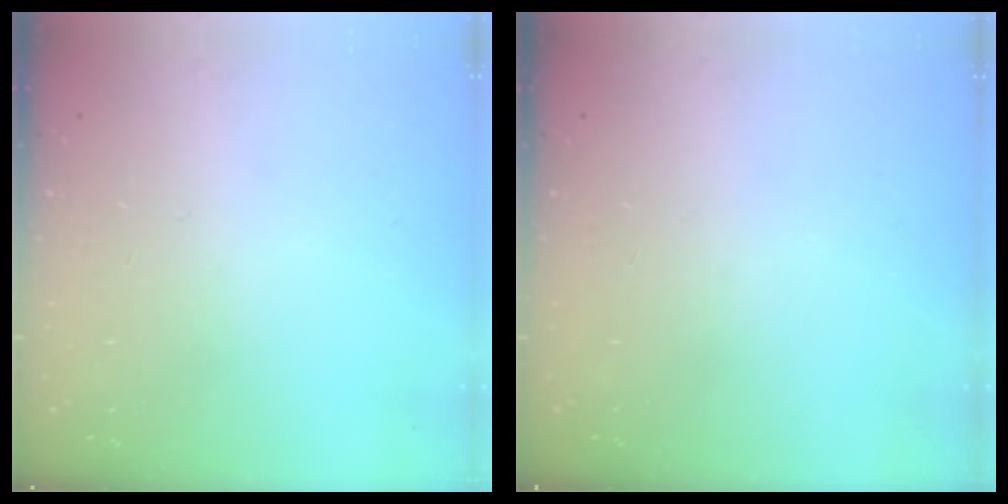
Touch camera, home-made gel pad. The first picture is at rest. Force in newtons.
{"total": 0.0}